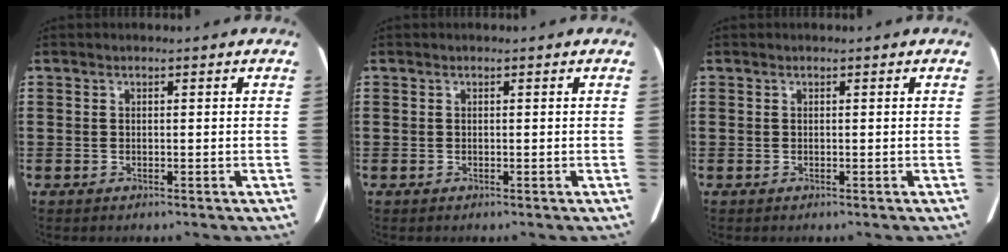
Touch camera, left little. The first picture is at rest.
{"total": 0.0}
{"total": 0.0}